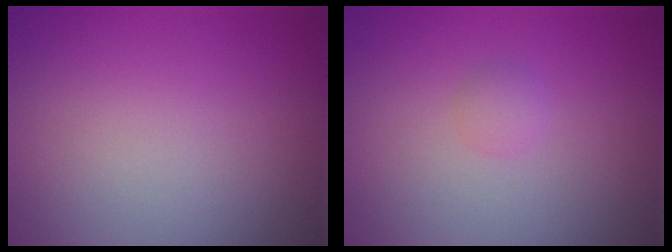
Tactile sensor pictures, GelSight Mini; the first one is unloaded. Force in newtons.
{"total": 0.9, "press": 0.9, "slide": 0.1}